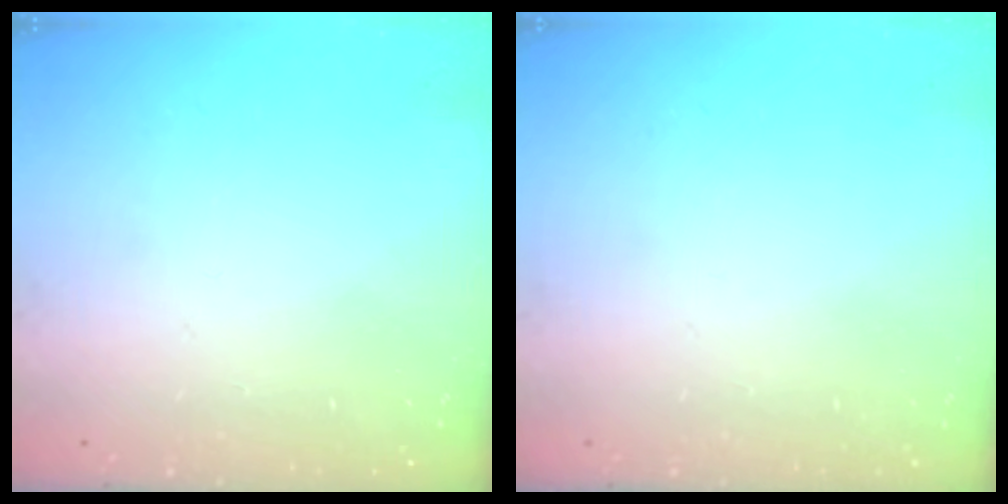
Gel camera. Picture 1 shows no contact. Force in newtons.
{"total": 0.0}